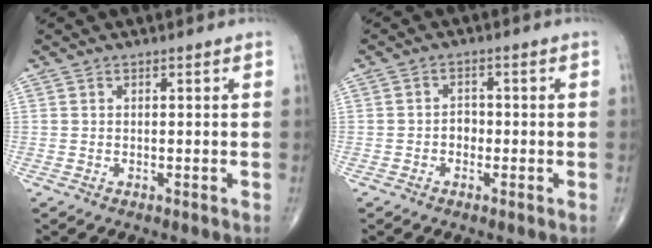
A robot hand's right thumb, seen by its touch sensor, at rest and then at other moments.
{"total": 2.2, "force": [-0.7, 1.7, 1.1], "torque": [-0.003, 0.008, -0.017]}